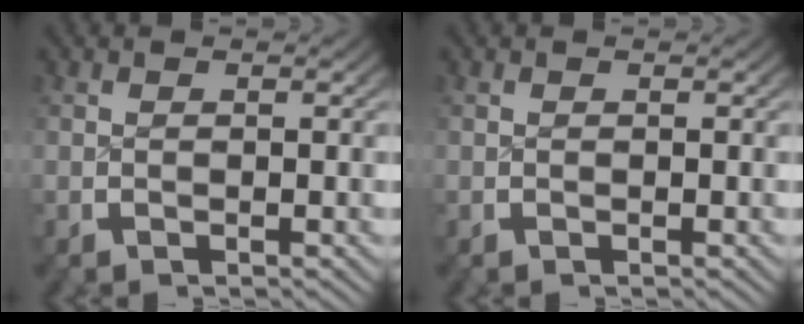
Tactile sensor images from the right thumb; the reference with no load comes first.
{"total": 0.0}